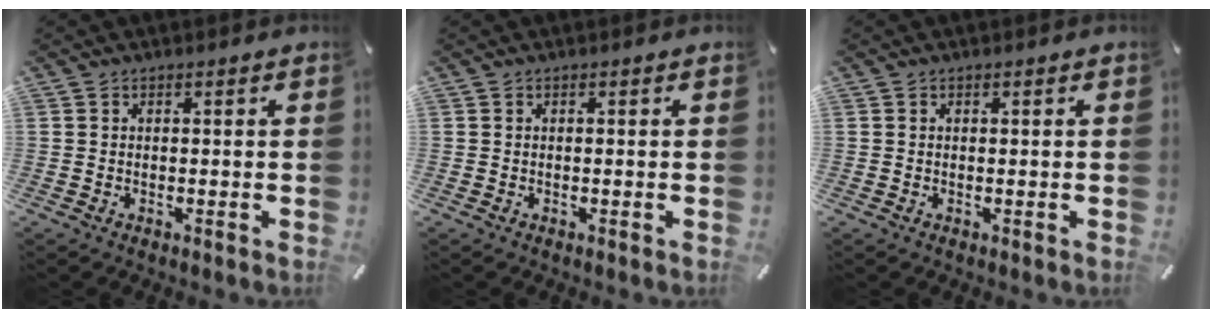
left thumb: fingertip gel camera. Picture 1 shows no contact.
{"total": 0.0}
{"total": 0.0}